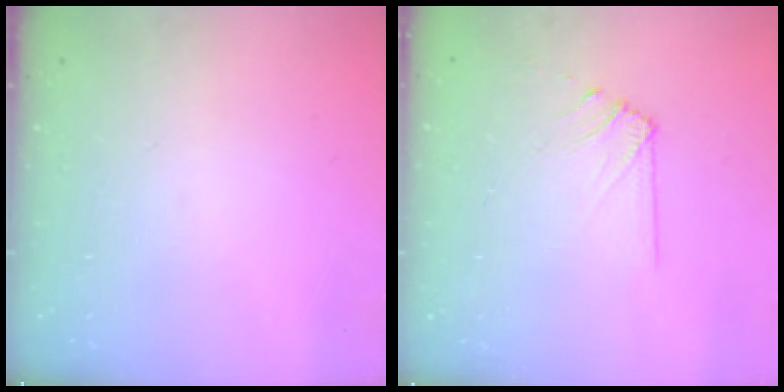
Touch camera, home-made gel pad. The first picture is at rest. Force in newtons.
{"total": 6.2, "press": 6.2, "slide": 0.9}